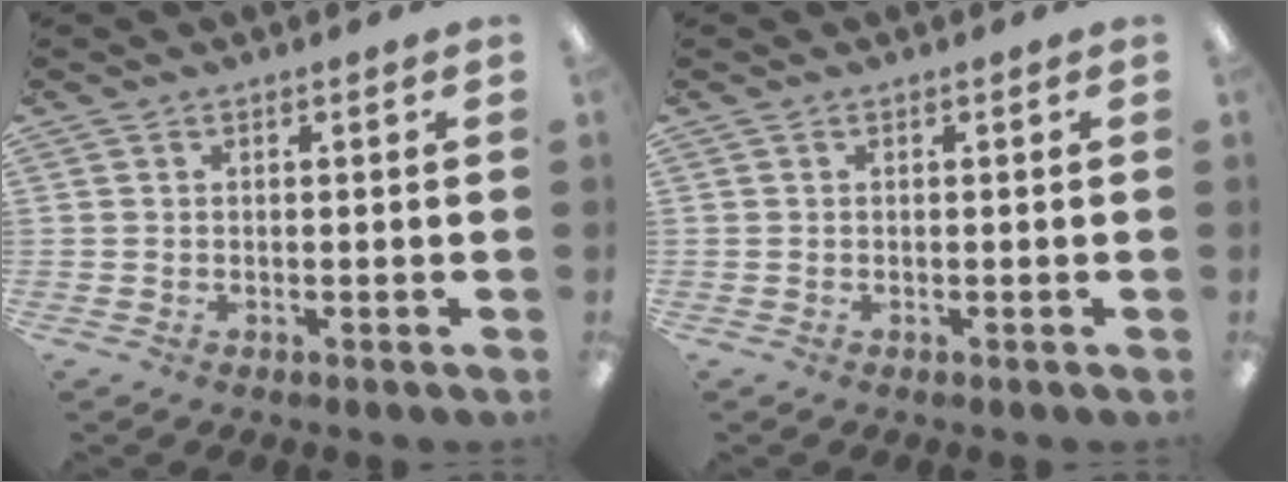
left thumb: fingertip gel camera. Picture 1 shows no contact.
{"total": 0.0}